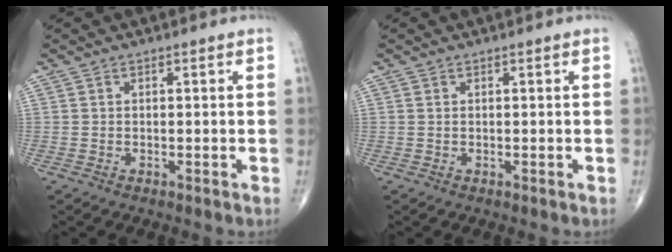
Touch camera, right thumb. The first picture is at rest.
{"total": 0.0}